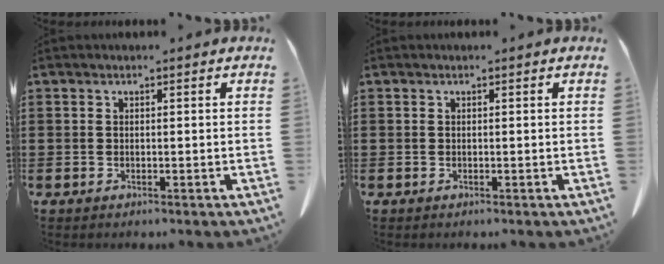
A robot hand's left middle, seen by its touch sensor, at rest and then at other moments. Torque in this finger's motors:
{"motor_torque": [-0.18, -0.71, 0.06, 0.02]}